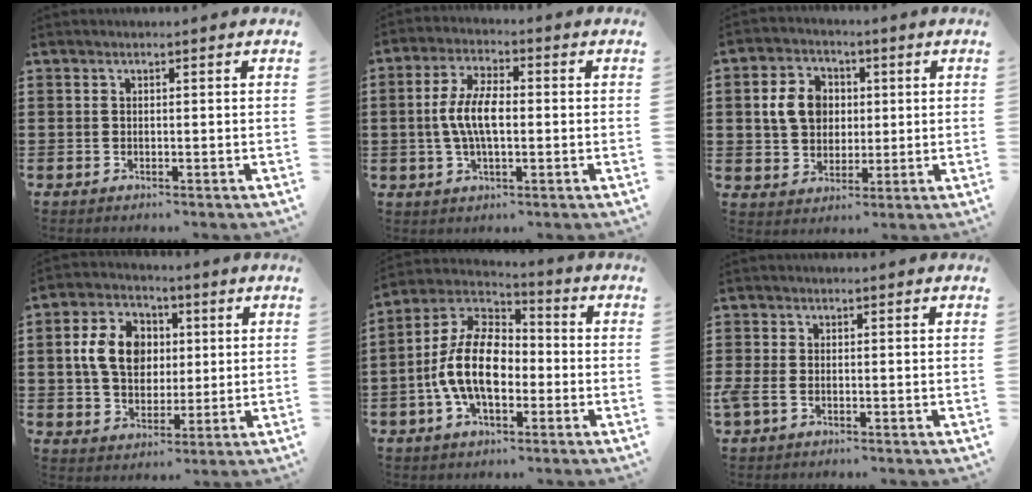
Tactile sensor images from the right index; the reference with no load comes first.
{"total": 7.2, "force": [-0.5, 3.0, 6.5], "torque": [-0.144, -0.001, -0.016]}
{"total": 7.3, "force": [1.1, 6.1, 3.9], "torque": [-0.103, 0.013, 0.013]}
{"total": 9.3, "force": [1.4, 7.2, 5.6], "torque": [-0.136, 0.014, 0.017]}
{"total": 12.3, "force": [-2.2, 6.8, 10.1], "torque": [-0.239, 0.001, -0.047]}
{"total": 1.7, "force": [-0.7, 0.8, 1.3], "torque": [-0.035, -0.007, -0.015]}